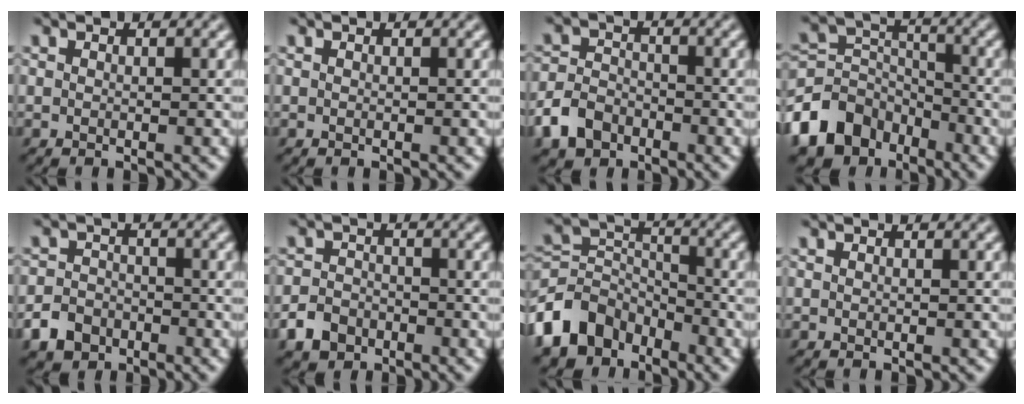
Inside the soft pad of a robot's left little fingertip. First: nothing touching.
{"total": 0.0}
{"total": 4.2, "force": [-2.6, 2.8, 1.7], "torque": [-0.042, 0.002, -0.054]}
{"total": 8.8, "force": [-5.2, 6.3, 3.3], "torque": [-0.064, 0.012, -0.114]}
{"total": 4.0, "force": [-2.5, 2.9, 1.2], "torque": [-0.020, -0.002, -0.051]}
{"total": 3.4, "force": [-2.0, 2.5, 1.1], "torque": [-0.026, 0.001, -0.042]}
{"total": 7.6, "force": [-4.8, 5.1, 3.0], "torque": [-0.058, 0.001, -0.109]}
{"total": 0.0}